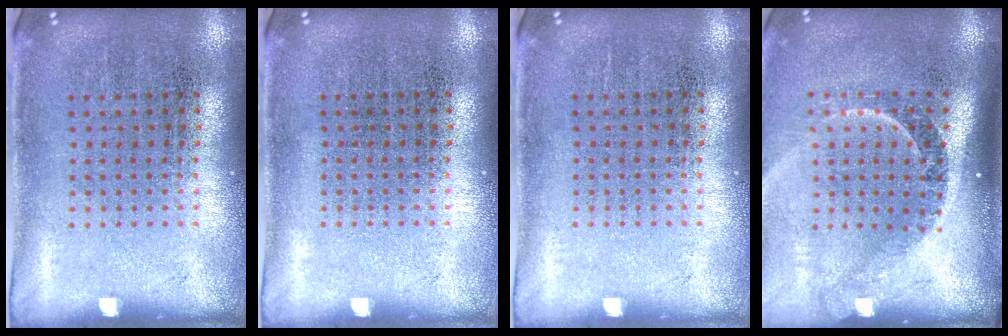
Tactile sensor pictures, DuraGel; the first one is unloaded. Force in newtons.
{"total": 0.0}
{"total": 0.0}
{"total": 2.3, "press": 1.6, "slide": 1.6}